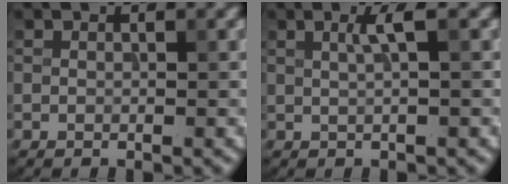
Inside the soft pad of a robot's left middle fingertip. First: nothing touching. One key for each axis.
{"total": 1.9, "fx": 0.5, "fy": 0.4, "fz": 1.8, "tx": -0.033, "ty": 0.002, "tz": 0.007}